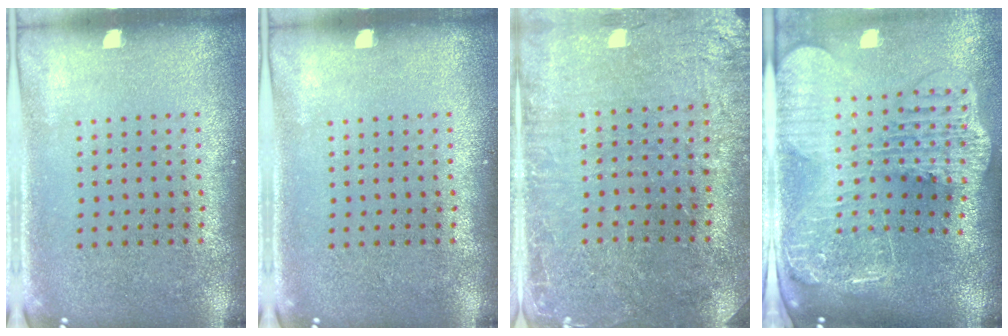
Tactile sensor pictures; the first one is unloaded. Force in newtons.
{"total": 0.0}
{"total": 1.1, "press": 1.1, "slide": 0.1}
{"total": 4.0, "press": 3.1, "slide": 2.6}